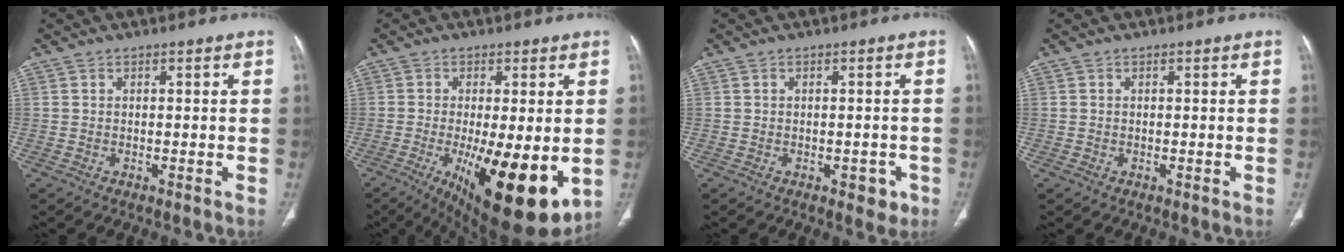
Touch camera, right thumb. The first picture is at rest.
{"total": 18.5, "force": [-4.5, 6.1, 16.9], "torque": [-0.228, -0.034, -0.045]}
{"total": 3.2, "force": [-1.4, 1.9, 2.1], "torque": [-0.006, 0.004, -0.014]}
{"total": 0.0}